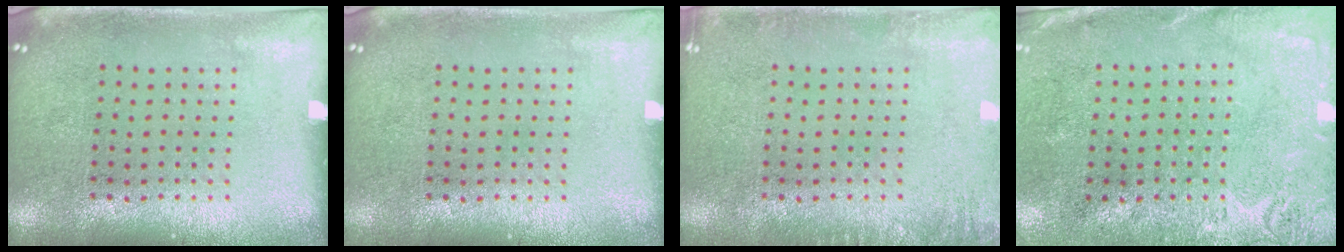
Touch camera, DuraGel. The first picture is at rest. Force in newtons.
{"total": 0.0}
{"total": 1.4, "press": 1.4, "slide": 0.3}
{"total": 2.8, "press": 2.3, "slide": 1.6}